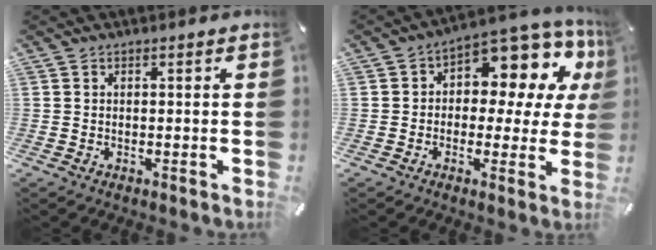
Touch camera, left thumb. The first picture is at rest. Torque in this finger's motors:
{"motor_torque": [0.81, 0.56, 0.73, 0.38, 0.08]}